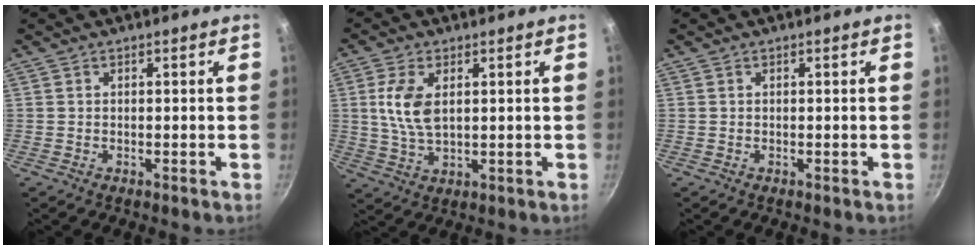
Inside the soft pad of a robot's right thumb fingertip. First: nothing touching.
{"total": 7.9, "force": [1.8, 4.2, 6.5], "torque": [-0.130, -0.005, 0.037]}
{"total": 0.0}